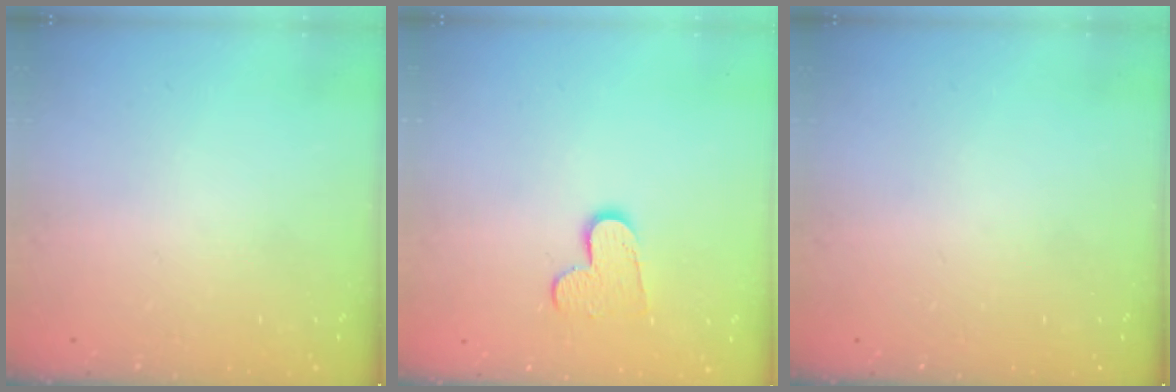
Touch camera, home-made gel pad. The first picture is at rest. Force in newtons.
{"total": 8.3, "press": 8.2, "slide": 0.5}
{"total": 0.0}